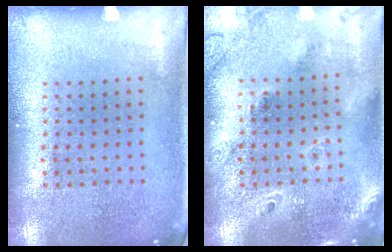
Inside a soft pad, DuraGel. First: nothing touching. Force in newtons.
{"total": 1.8, "press": 1.7, "slide": 0.8}